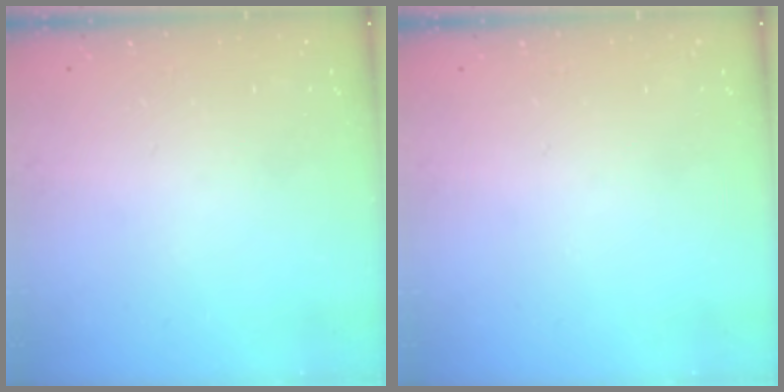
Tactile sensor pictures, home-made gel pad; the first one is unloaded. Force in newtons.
{"total": 0.0}